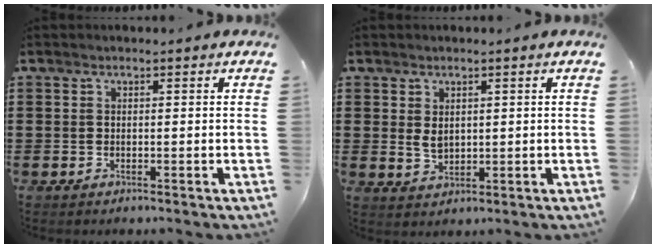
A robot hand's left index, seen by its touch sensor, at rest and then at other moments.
{"total": 2.9, "force": [0.9, 1.9, 2.0], "torque": [-0.042, 0.004, 0.017]}